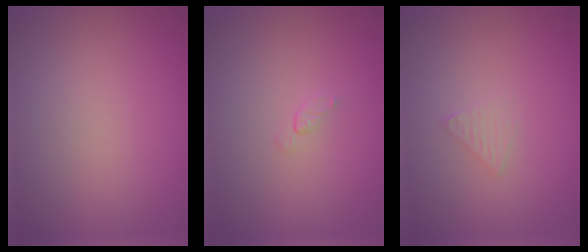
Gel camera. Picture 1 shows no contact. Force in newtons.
{"total": 0.5, "press": 0.3, "slide": 0.4}
{"total": 1.0, "press": 1.0, "slide": 0.1}